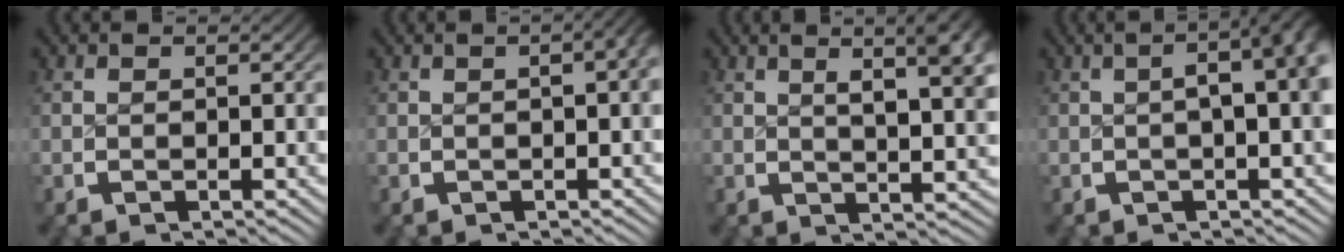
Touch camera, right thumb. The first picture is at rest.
{"total": 4.5, "force": [0.7, 2.0, 4.0], "torque": [-0.035, 0.024, 0.000]}
{"total": 7.4, "force": [2.6, 2.7, 6.4], "torque": [-0.070, 0.006, 0.040]}
{"total": 5.9, "force": [0.6, 2.3, 5.4], "torque": [-0.061, 0.015, 0.004]}